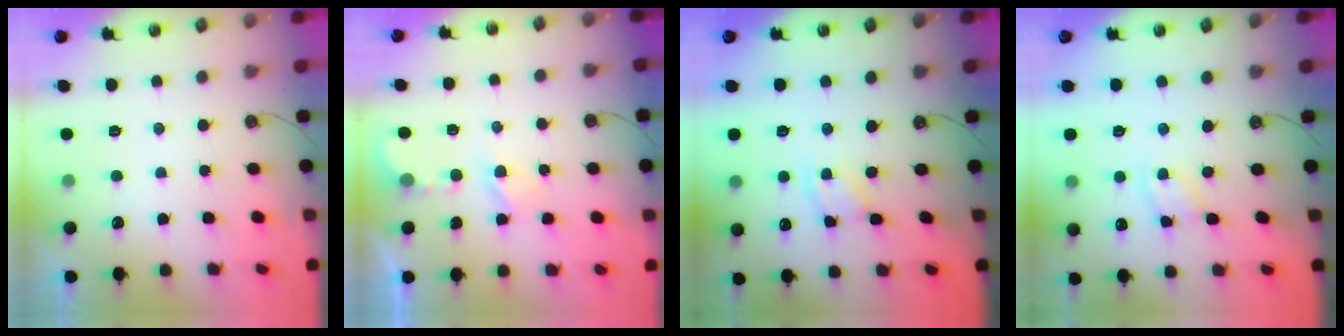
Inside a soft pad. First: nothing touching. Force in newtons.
{"total": 3.2, "press": 3.2, "slide": 0.4}
{"total": 1.9, "press": 1.9, "slide": 0.3}
{"total": 1.7, "press": 1.7, "slide": 0.3}